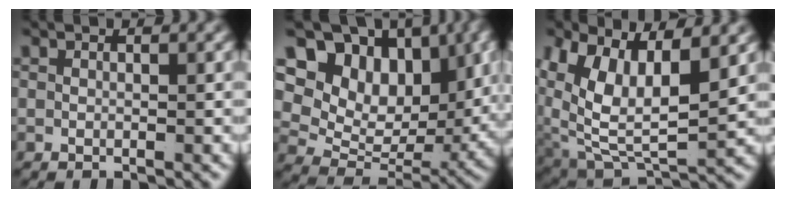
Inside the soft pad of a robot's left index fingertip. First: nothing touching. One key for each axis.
{"total": 17.1, "fx": 3.7, "fy": 13.0, "fz": 10.5, "tx": -0.194, "ty": -0.021, "tz": 0.059}
{"total": 10.0, "fx": 0.8, "fy": 6.9, "fz": 7.2, "tx": -0.162, "ty": -0.040, "tz": 0.035}